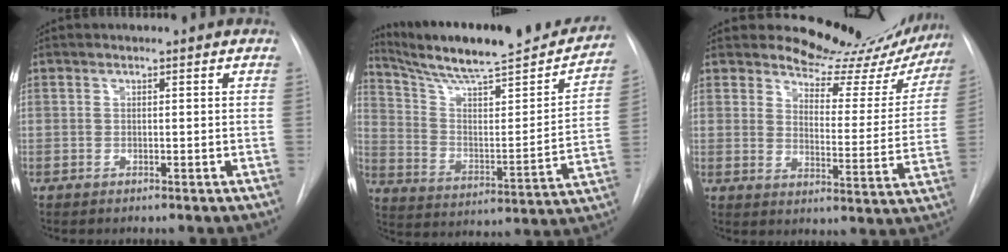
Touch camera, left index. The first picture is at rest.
{"total": 24.6, "force": [22.2, 2.8, 10.2], "torque": [-0.158, -0.039, 0.322]}
{"total": 15.2, "force": [14.2, 4.8, 2.3], "torque": [-0.009, -0.050, 0.160]}